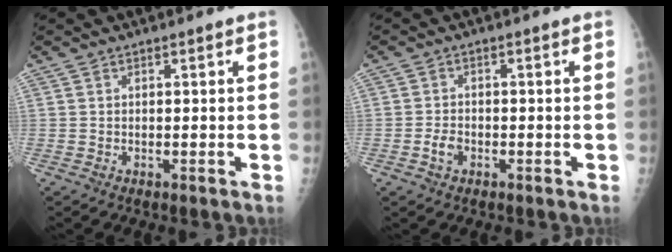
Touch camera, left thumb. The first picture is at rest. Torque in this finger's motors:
{"motor_torque": [-0.42, 0.31, 0.16, 0.16, 0.03]}